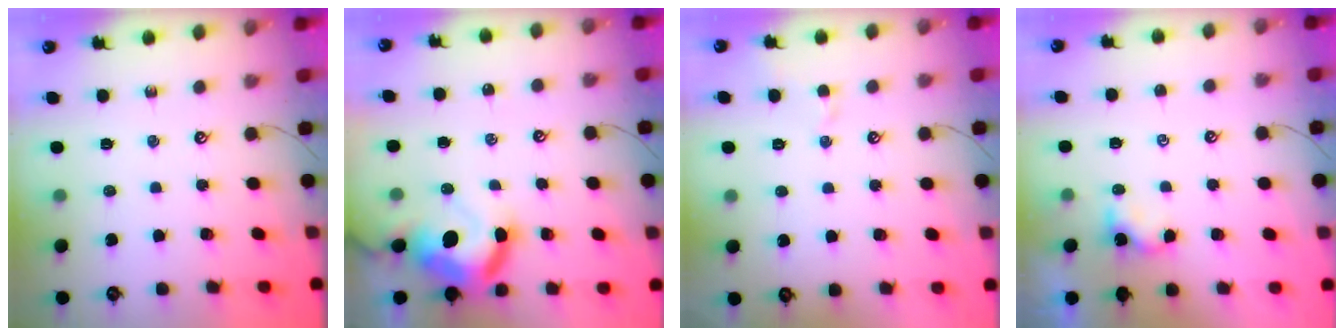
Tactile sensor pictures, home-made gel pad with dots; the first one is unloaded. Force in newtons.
{"total": 12.5, "press": 12.4, "slide": 1.2}
{"total": 0.7, "press": 0.7, "slide": 0.2}
{"total": 0.8, "press": 0.8, "slide": 0.1}